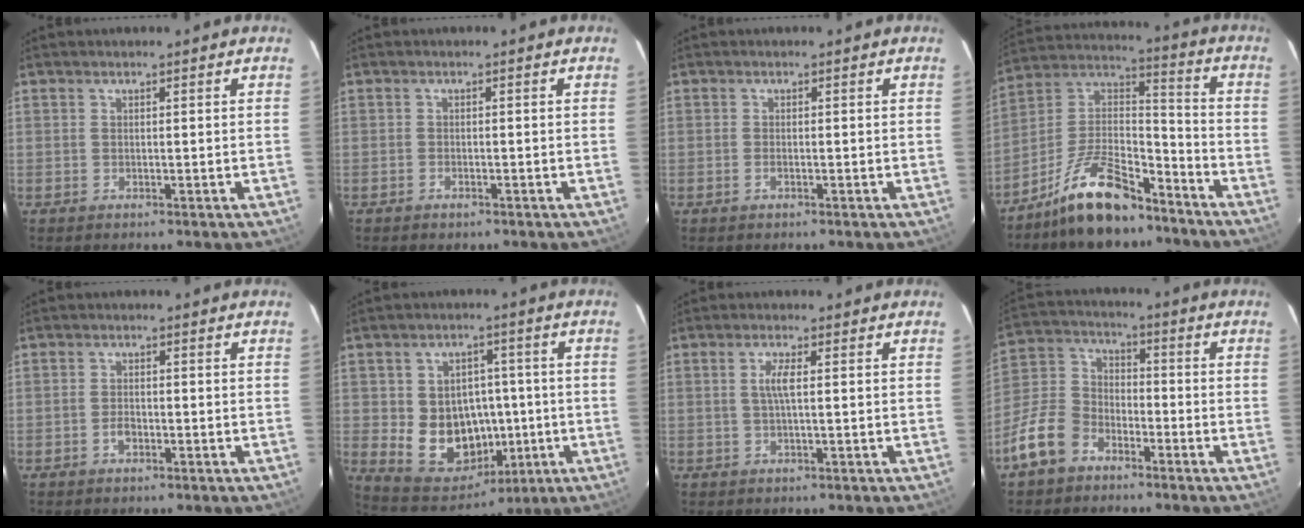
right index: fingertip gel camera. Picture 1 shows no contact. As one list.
[{"total": 1.1, "force": [-0.8, 0.7, 0.3], "torque": [-0.008, 0.001, -0.013]}, {"total": 0.8, "force": [-0.4, 0.4, 0.6], "torque": [-0.013, 0.000, -0.008]}, {"total": 15.9, "force": [-11.2, 6.1, 9.5], "torque": [-0.195, 0.029, -0.200]}, {"total": 2.1, "force": [-1.0, 1.3, 1.3], "torque": [-0.026, 0.003, -0.019]}, {"total": 13.5, "force": [-1.7, 11.6, 6.8], "torque": [-0.142, 0.010, 0.000]}, {"total": 2.6, "force": [0.2, 0.1, 2.6], "torque": [-0.054, 0.002, 0.004]}, {"total": 12.2, "force": [-7.5, 7.9, 5.4], "torque": [-0.130, 0.032, -0.146]}]